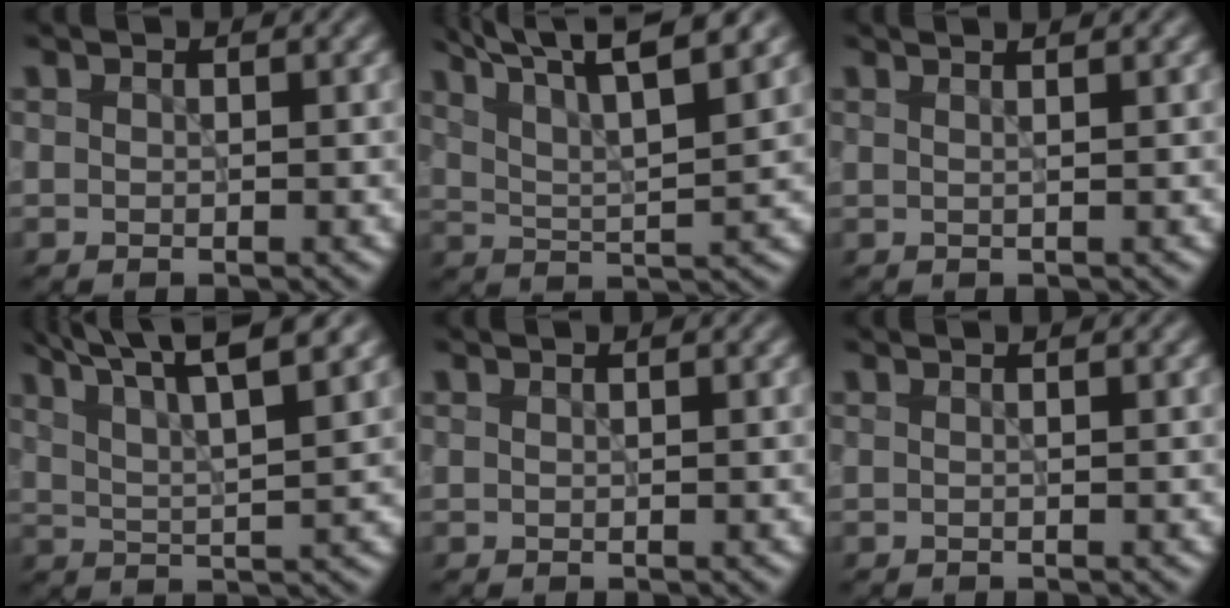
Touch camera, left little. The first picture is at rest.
{"total": 9.2, "force": [6.6, 2.2, 5.9], "torque": [-0.087, 0.019, 0.075]}
{"total": 3.1, "force": [1.7, 1.4, 2.2], "torque": [-0.010, 0.014, -0.012]}
{"total": 7.9, "force": [5.6, 1.6, 5.3], "torque": [-0.080, 0.018, 0.070]}
{"total": 0.6, "force": [0.4, 0.2, 0.4], "torque": [-0.003, 0.002, 0.003]}
{"total": 1.2, "force": [0.5, 0.5, 1.1], "torque": [-0.011, -0.006, -0.007]}